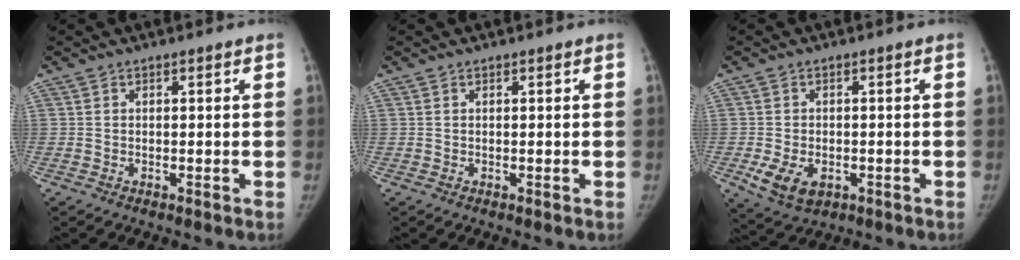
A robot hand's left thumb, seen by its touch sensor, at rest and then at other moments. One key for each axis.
{"total": 0.0}
{"total": 6.9, "fx": -2.2, "fy": 4.6, "fz": 4.7, "tx": -0.079, "ty": -0.005, "tz": -0.028}